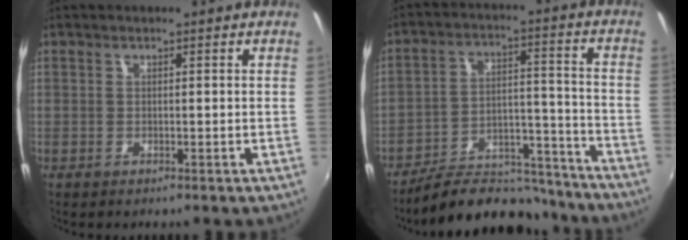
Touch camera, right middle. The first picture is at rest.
{"total": 17.1, "force": [-15.4, 5.9, 4.9], "torque": [-0.087, 0.040, -0.212]}